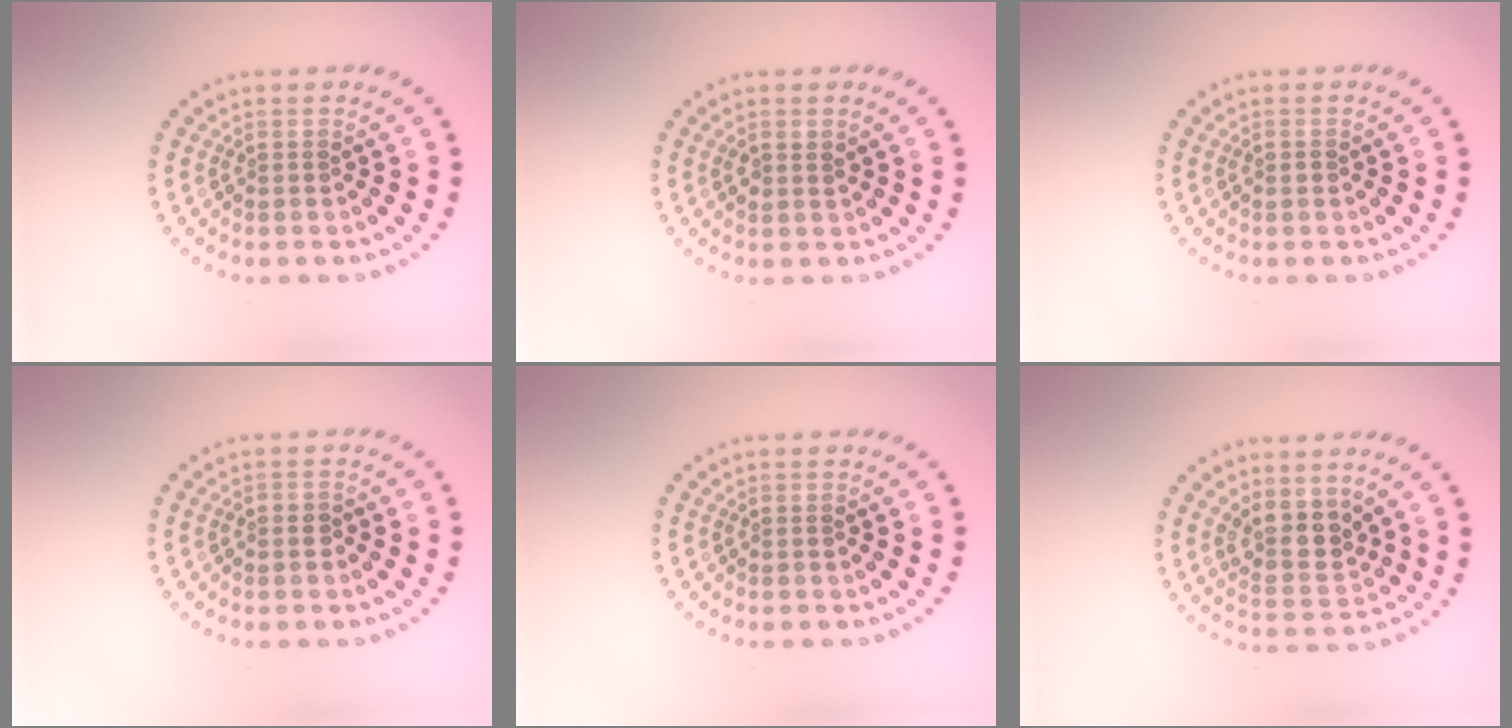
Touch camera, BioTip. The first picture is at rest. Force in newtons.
{"total": 1.1, "press": 1.1, "slide": 0.4}
{"total": 0.8, "press": 0.8, "slide": 0.1}
{"total": 0.6, "press": 0.5, "slide": 0.2}
{"total": 0.0}
{"total": 3.6, "press": 2.9, "slide": 2.2}